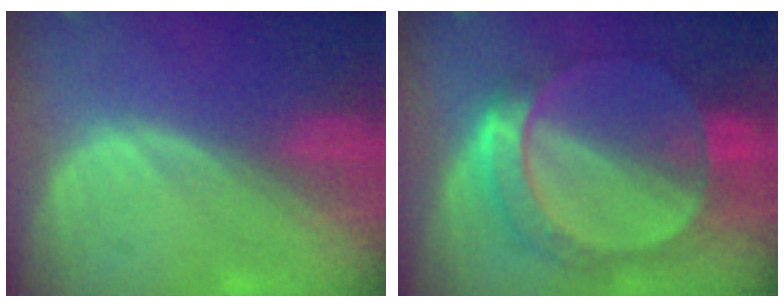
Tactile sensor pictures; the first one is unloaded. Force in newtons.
{"total": 8.2, "press": 7.6, "slide": 3.2}